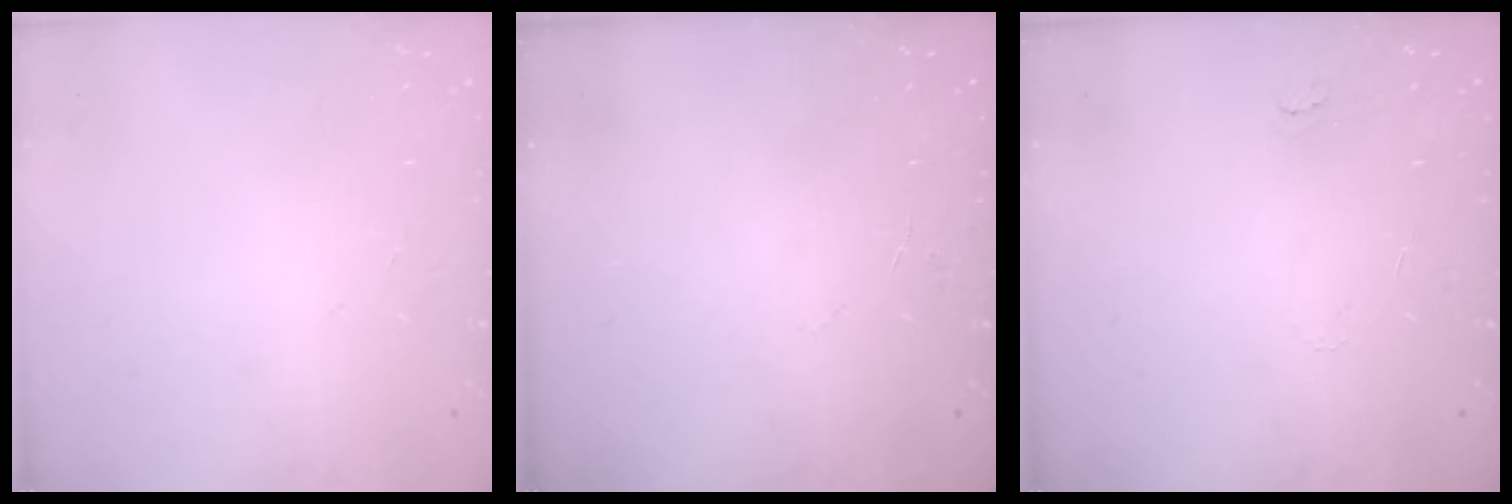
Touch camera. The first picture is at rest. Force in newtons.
{"total": 3.6, "press": 3.6, "slide": 0.3}
{"total": 4.1, "press": 4.1, "slide": 0.4}